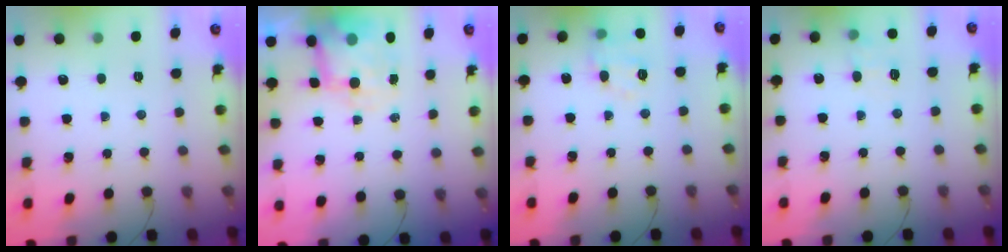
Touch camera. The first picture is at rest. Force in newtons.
{"total": 7.6, "press": 7.4, "slide": 1.7}
{"total": 9.8, "press": 9.7, "slide": 1.4}
{"total": 6.8, "press": 6.6, "slide": 1.8}